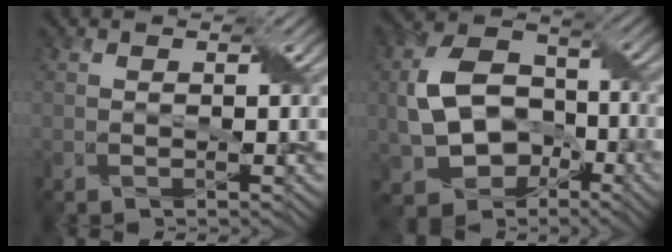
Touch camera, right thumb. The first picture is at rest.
{"total": 11.3, "force": [-2.5, 8.4, 7.1], "torque": [-0.153, -0.002, -0.053]}